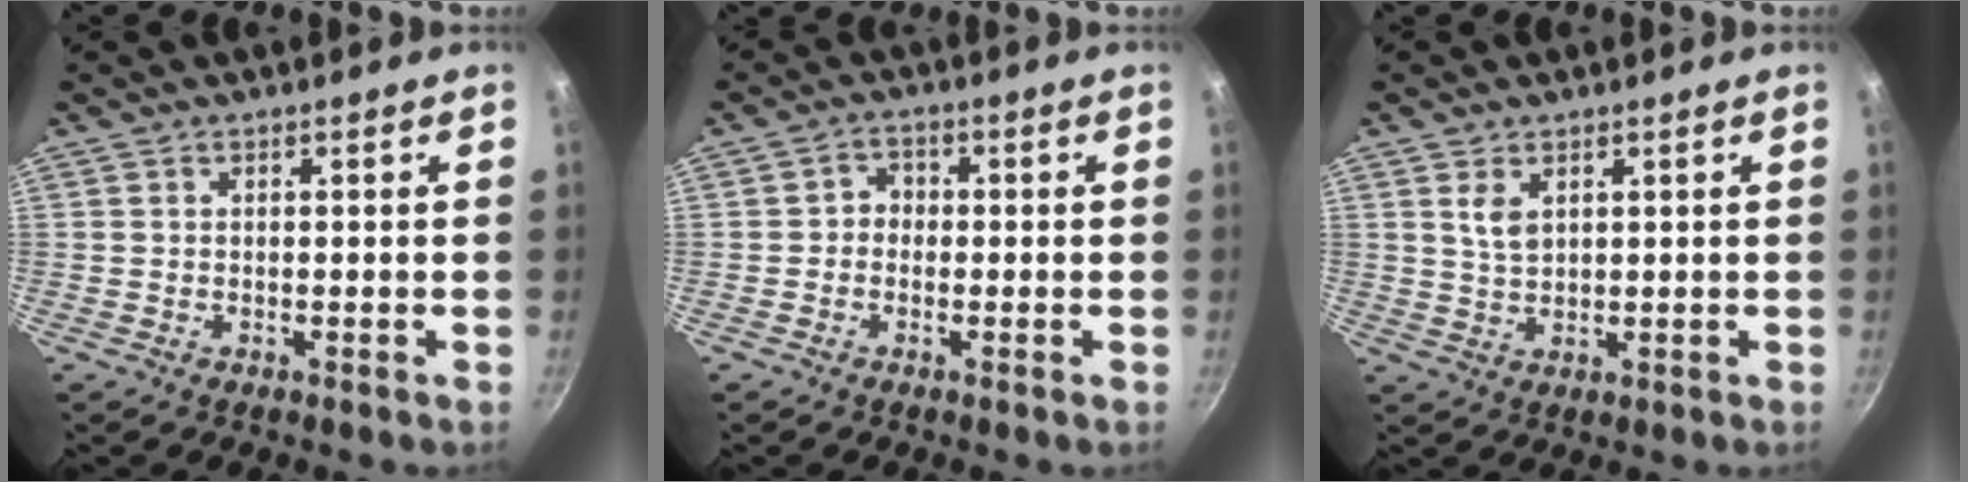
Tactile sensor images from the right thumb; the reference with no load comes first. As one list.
[{"total": 2.8, "force": [-0.5, 2.5, 1.2], "torque": [-0.002, 0.012, -0.015]}, {"total": 3.8, "force": [1.6, 2.2, 2.6], "torque": [-0.045, -0.010, 0.035]}]